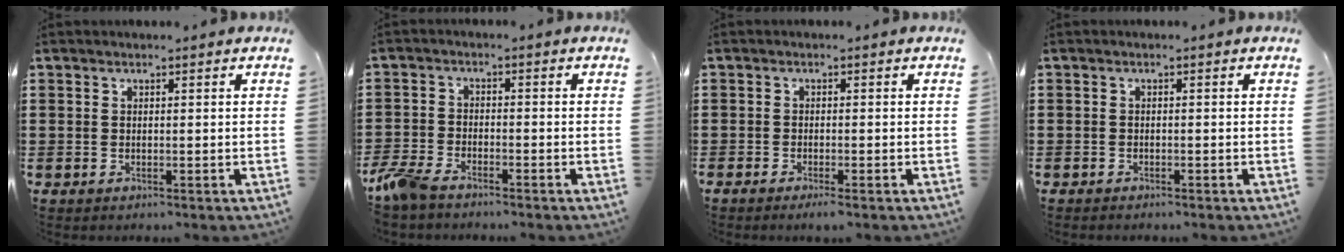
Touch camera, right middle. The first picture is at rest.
{"total": 4.3, "force": [-3.7, 1.2, 2.0], "torque": [-0.067, -0.009, -0.080]}
{"total": 1.1, "force": [-0.7, 0.0, 0.8], "torque": [-0.014, -0.006, -0.011]}
{"total": 0.6, "force": [-0.5, 0.1, 0.1], "torque": [-0.002, -0.002, -0.011]}